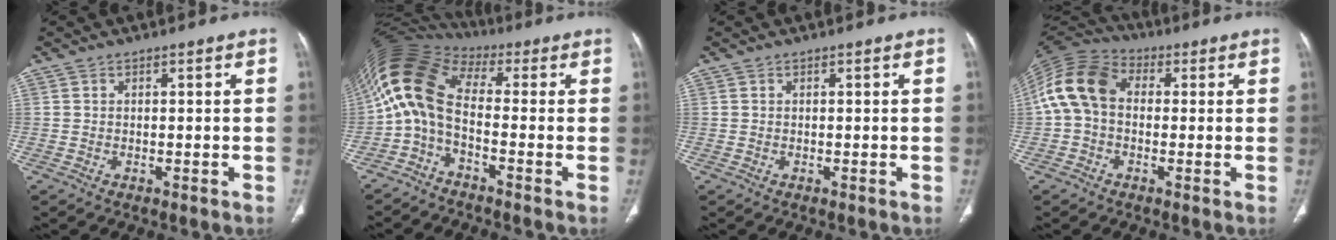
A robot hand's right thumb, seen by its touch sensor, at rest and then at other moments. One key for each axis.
{"total": 10.7, "fx": -1.2, "fy": 5.5, "fz": 9.2, "tx": -0.178, "ty": 0.061, "tz": -0.041}
{"total": 0.0}
{"total": 12.1, "fx": 0.6, "fy": 8.8, "fz": 8.3, "tx": -0.163, "ty": 0.034, "tz": -0.001}